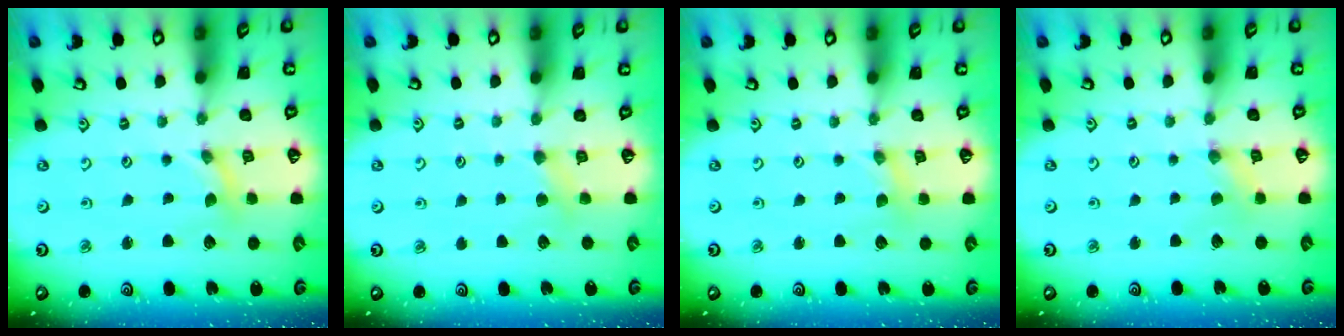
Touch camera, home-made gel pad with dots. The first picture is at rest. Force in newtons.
{"total": 3.7, "press": 3.7, "slide": 0.5}
{"total": 1.4, "press": 1.4, "slide": 0.3}
{"total": 0.0}